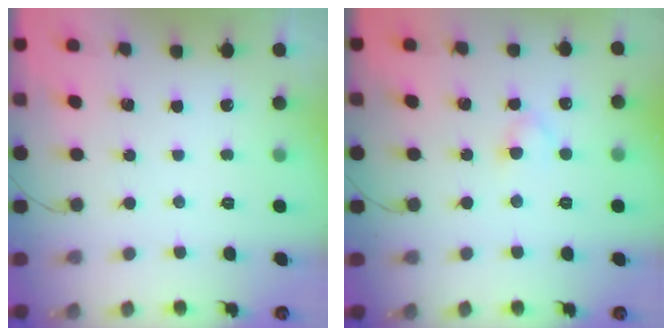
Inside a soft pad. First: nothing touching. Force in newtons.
{"total": 2.4, "press": 2.1, "slide": 1.1}